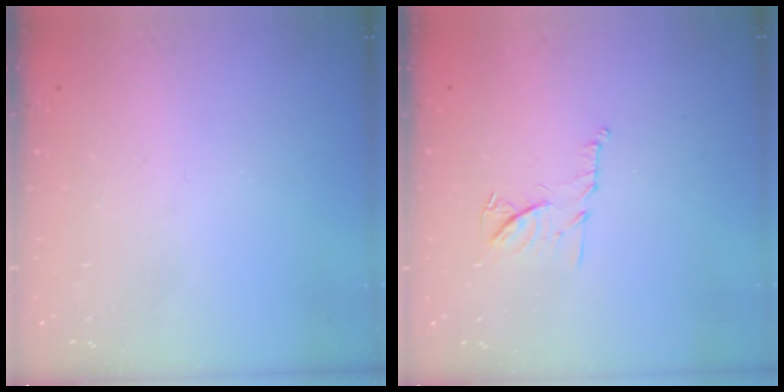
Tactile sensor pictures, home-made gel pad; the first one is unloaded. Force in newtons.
{"total": 9.1, "press": 9.1, "slide": 0.2}